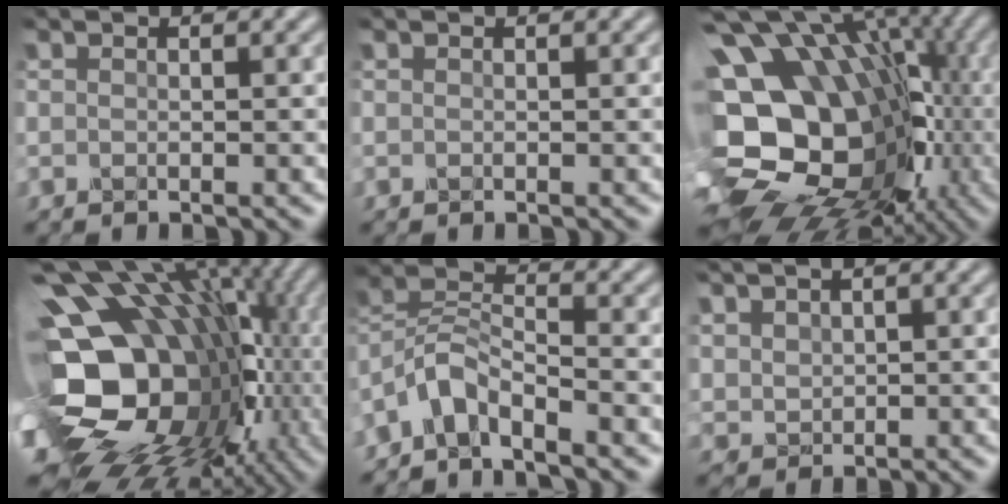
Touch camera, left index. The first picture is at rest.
{"total": 0.0}
{"total": 19.3, "force": [-3.0, 14.8, 12.0], "torque": [-0.193, 0.003, -0.031]}
{"total": 19.3, "force": [-0.4, 14.6, 12.6], "torque": [-0.203, -0.010, 0.023]}
{"total": 3.8, "force": [-3.2, 1.0, 1.9], "torque": [-0.035, 0.010, -0.076]}
{"total": 1.5, "force": [0.9, 1.1, 0.2], "torque": [-0.011, -0.004, 0.025]}